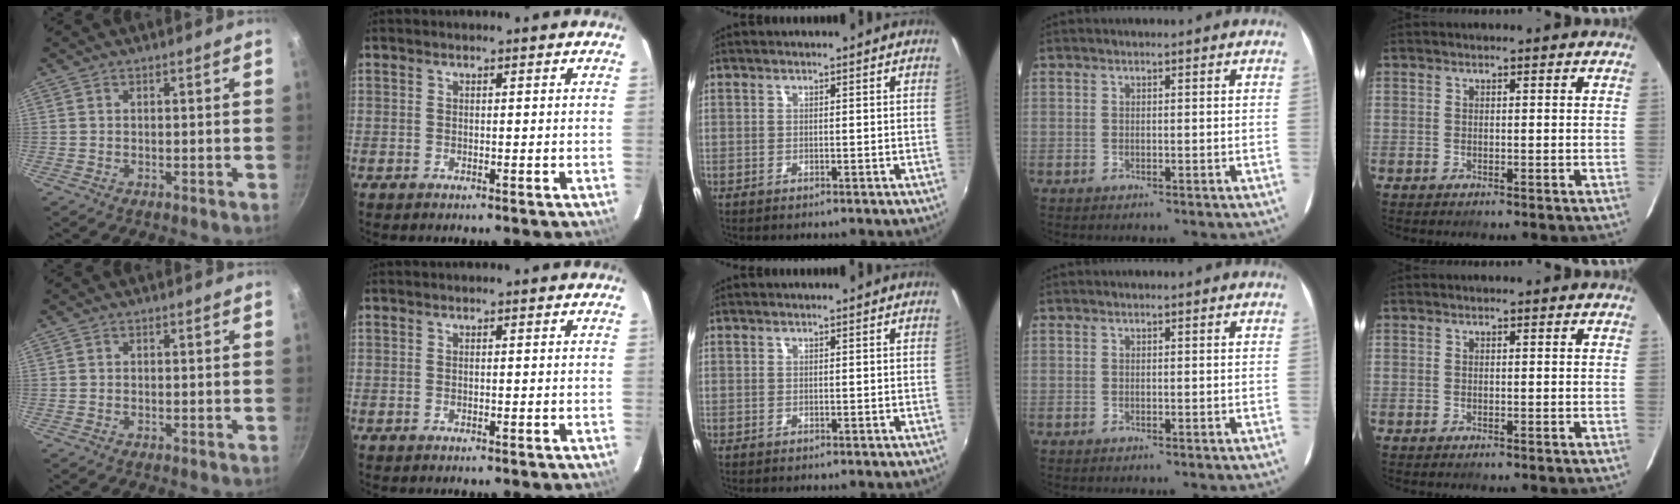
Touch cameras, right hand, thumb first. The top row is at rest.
{}